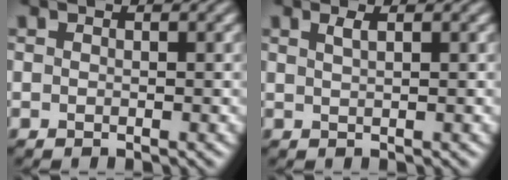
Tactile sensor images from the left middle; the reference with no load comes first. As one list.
[{"total": 1.2, "force": [0.7, 0.4, 1.0], "torque": [-0.012, 0.003, 0.010]}]